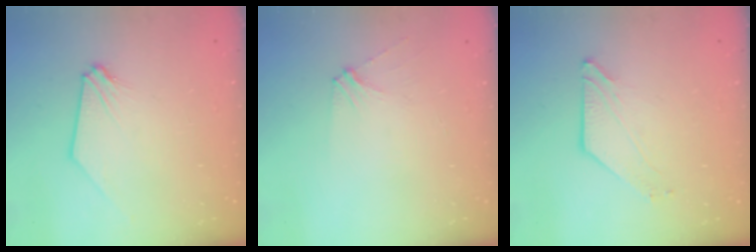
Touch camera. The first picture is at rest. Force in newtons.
{"total": 3.6, "press": 3.5, "slide": 0.5}
{"total": 4.5, "press": 4.5, "slide": 0.5}